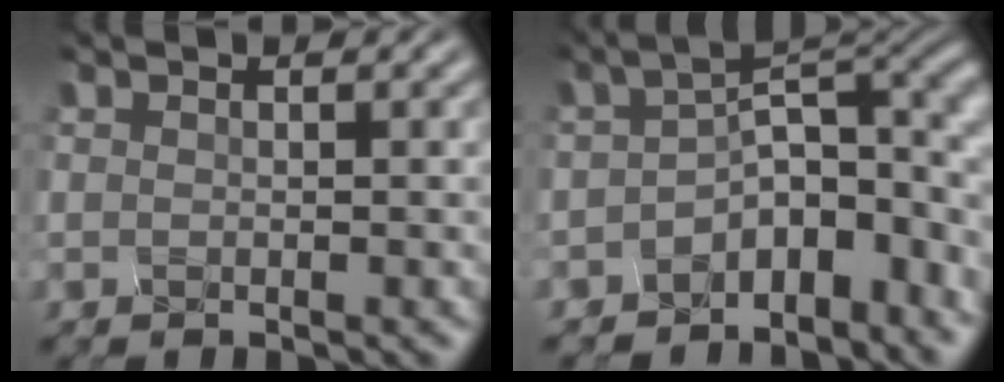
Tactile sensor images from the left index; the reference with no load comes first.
{"total": 8.6, "force": [-3.0, 5.0, 6.3], "torque": [-0.070, 0.003, -0.060]}